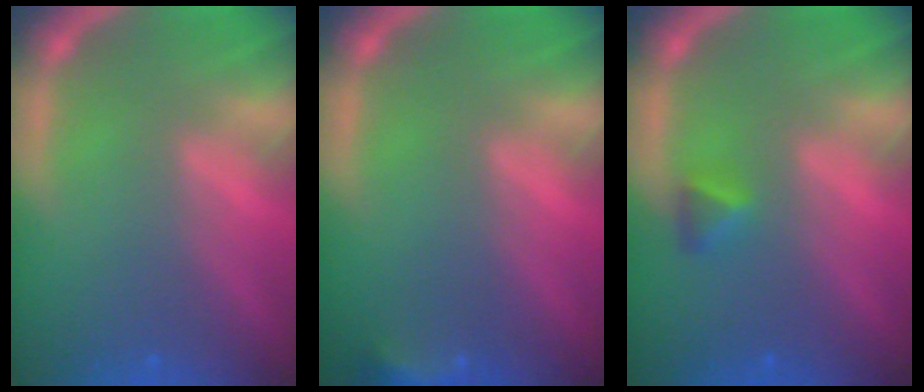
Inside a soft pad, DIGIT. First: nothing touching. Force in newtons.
{"total": 3.0}
{"total": 1.4}